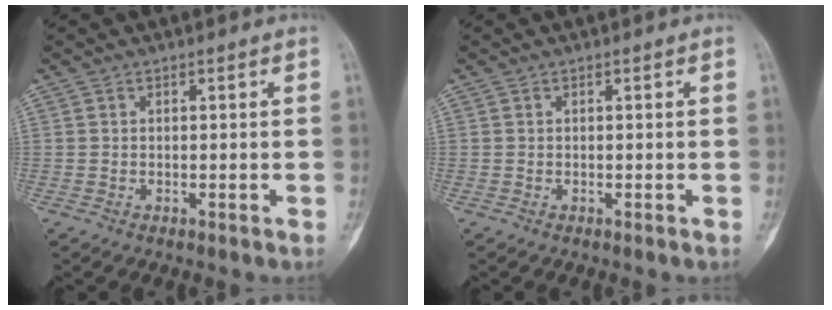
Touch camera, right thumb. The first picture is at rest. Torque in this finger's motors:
{"motor_torque": [-0.01, 0.00, 0.00, 0.00, 0.00]}